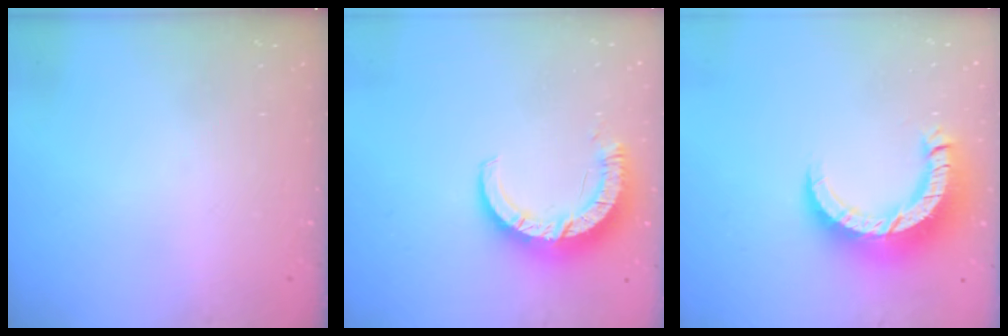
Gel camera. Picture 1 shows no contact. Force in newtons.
{"total": 9.0, "press": 9.0, "slide": 0.9}
{"total": 12.9, "press": 12.9, "slide": 1.3}